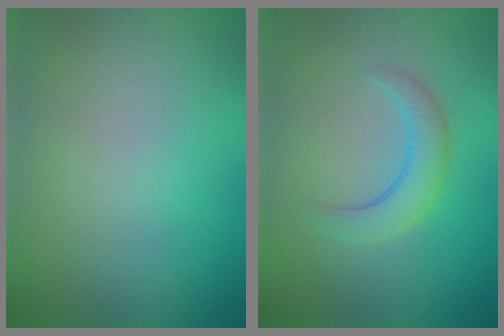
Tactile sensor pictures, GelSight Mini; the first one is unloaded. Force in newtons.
{"total": 2.8, "press": 2.8, "slide": 0.2}